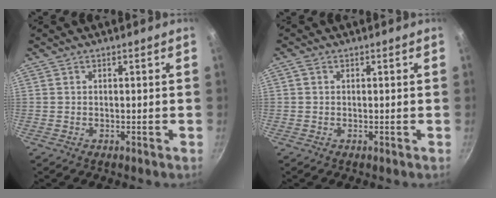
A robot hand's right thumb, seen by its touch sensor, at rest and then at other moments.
{"total": 1.0, "force": [0.2, 0.8, 0.6], "torque": [-0.012, 0.004, 0.002]}